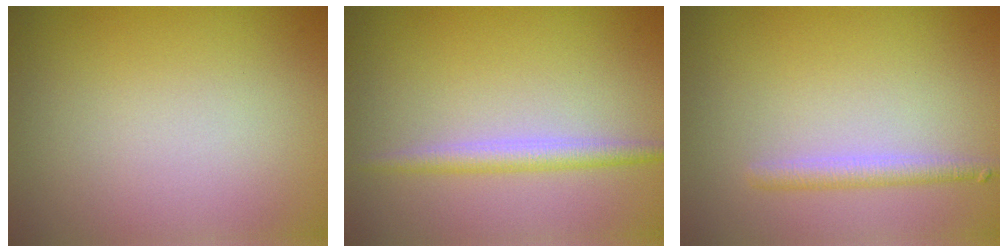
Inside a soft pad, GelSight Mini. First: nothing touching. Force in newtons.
{"total": 2.2, "press": 2.2, "slide": 0.0}
{"total": 1.8, "press": 1.8, "slide": 0.1}